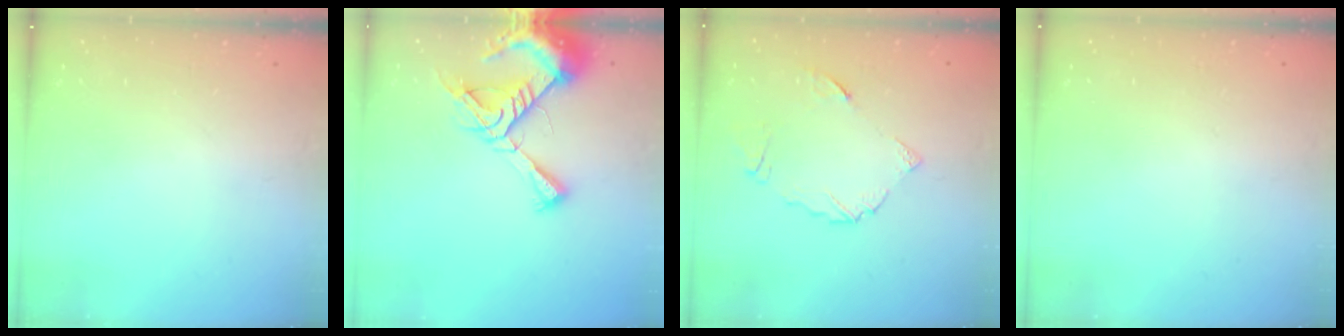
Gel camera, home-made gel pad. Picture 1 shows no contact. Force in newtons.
{"total": 11.6, "press": 11.5, "slide": 1.3}
{"total": 7.6, "press": 7.6, "slide": 0.8}
{"total": 1.9, "press": 1.9, "slide": 0.1}